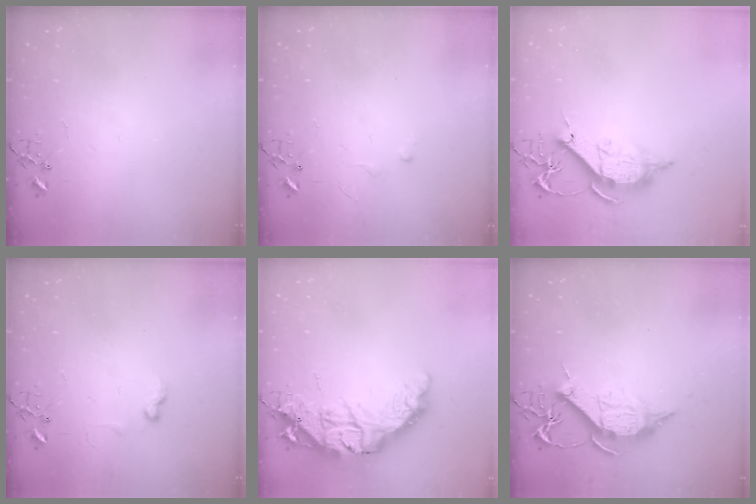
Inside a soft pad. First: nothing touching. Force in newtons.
{"total": 3.4, "press": 3.4, "slide": 0.5}
{"total": 12.5, "press": 12.5, "slide": 0.2}
{"total": 5.5, "press": 5.5, "slide": 0.8}
{"total": 21.4, "press": 21.3, "slide": 2.0}
{"total": 11.9, "press": 11.9, "slide": 0.7}